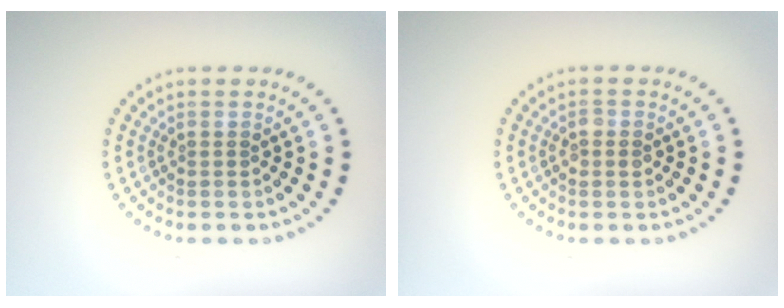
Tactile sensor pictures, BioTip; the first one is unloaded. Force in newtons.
{"total": 1.1, "press": 1.1, "slide": 0.0}